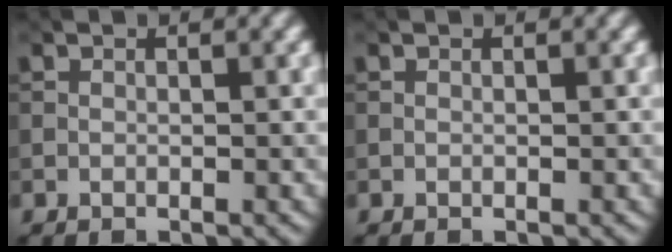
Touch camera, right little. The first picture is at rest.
{"total": 0.0}